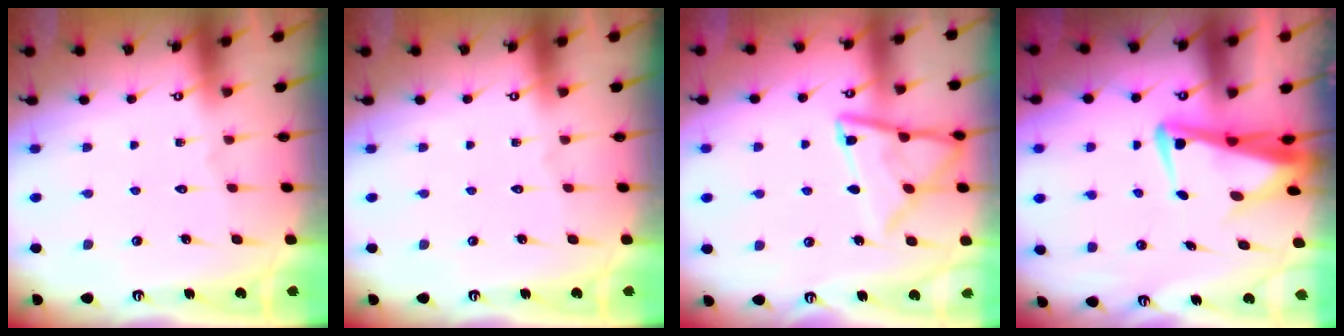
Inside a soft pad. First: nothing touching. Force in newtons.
{"total": 0.0}
{"total": 13.5, "press": 13.5, "slide": 1.5}
{"total": 5.2, "press": 5.0, "slide": 1.3}